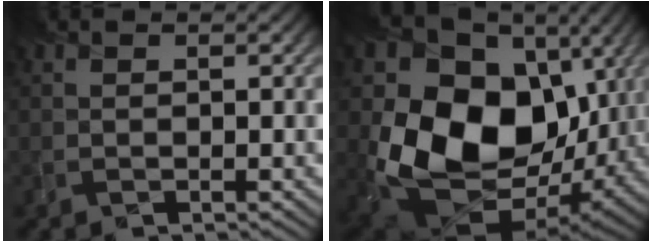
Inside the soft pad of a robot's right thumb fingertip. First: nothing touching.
{"total": 18.6, "force": [2.4, 14.3, 11.7], "torque": [-0.259, -0.038, 0.073]}